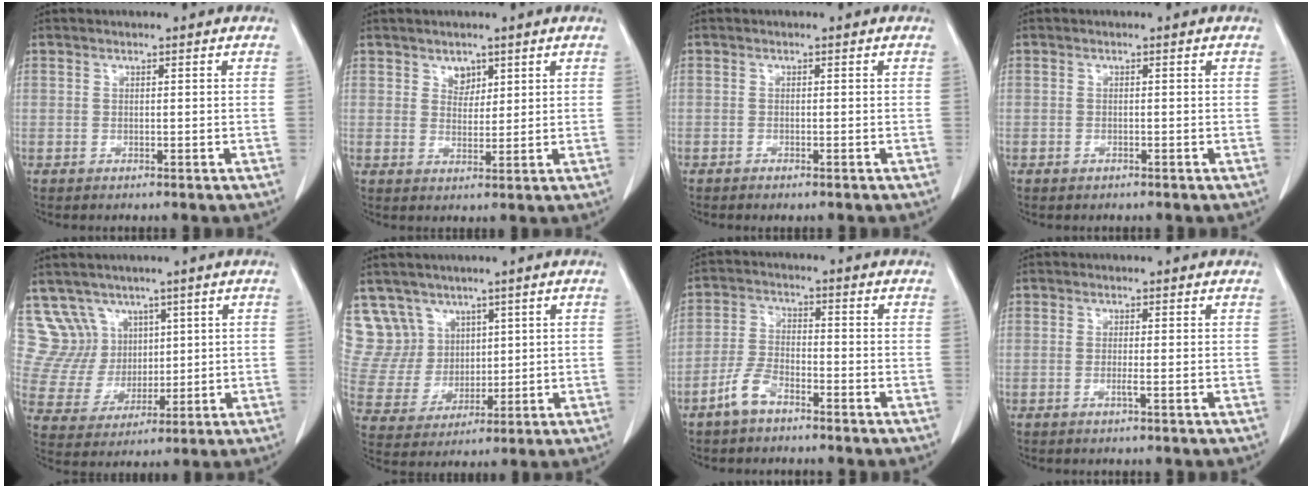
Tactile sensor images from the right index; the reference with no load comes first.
{"total": 2.6, "force": [1.7, 1.8, 0.9], "torque": [-0.012, -0.001, 0.030]}
{"total": 1.2, "force": [-1.0, 0.3, 0.7], "torque": [-0.010, -0.002, -0.011]}
{"total": 0.6, "force": [-0.4, 0.3, 0.3], "torque": [-0.007, 0.000, -0.005]}
{"total": 8.6, "force": [5.3, 6.8, 0.0], "torque": [-0.006, 0.032, 0.117]}
{"total": 9.7, "force": [6.1, 7.5, 0.3], "torque": [-0.017, 0.035, 0.136]}
{"total": 5.4, "force": [-3.8, 2.1, 3.2], "torque": [-0.077, 0.003, -0.075]}
{"total": 1.0, "force": [-0.4, -0.2, 0.9], "torque": [-0.017, 0.000, -0.006]}